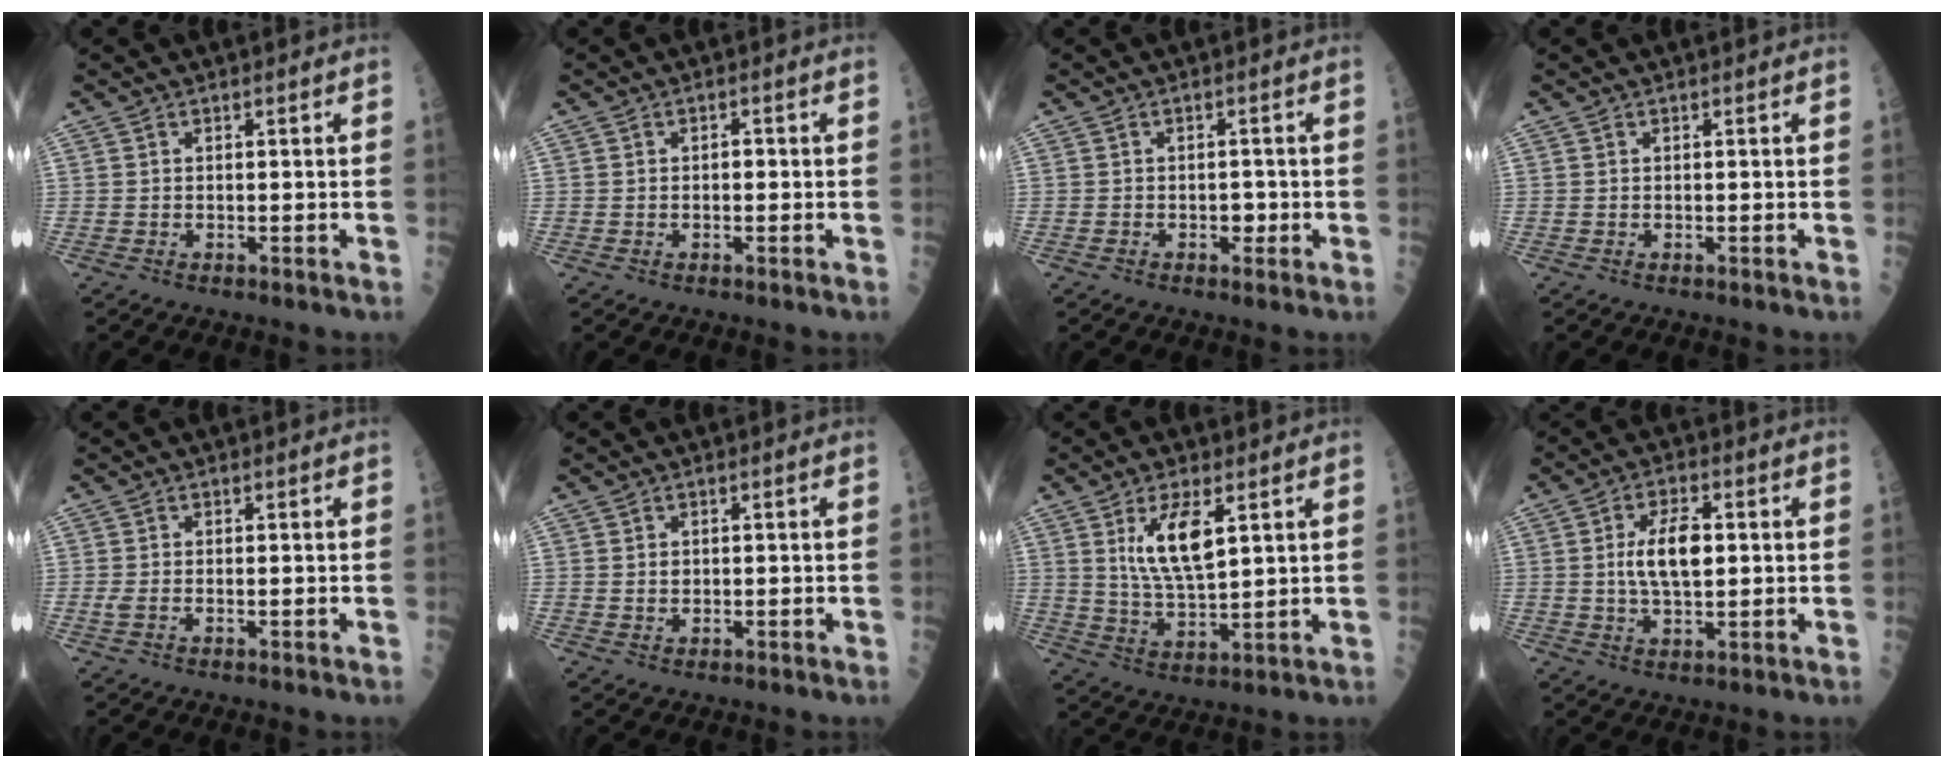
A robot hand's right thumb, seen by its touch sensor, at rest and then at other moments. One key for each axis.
{"total": 1.2, "fx": -0.1, "fy": 0.7, "fz": 1.0, "tx": -0.007, "ty": 0.005, "tz": -0.003}
{"total": 1.9, "fx": -0.5, "fy": 1.3, "fz": 1.3, "tx": -0.005, "ty": 0.005, "tz": -0.008}
{"total": 0.0}
{"total": 1.1, "fx": -0.1, "fy": 0.5, "fz": 1.0, "tx": -0.032, "ty": -0.003, "tz": -0.003}
{"total": 1.3, "fx": 0.3, "fy": 1.0, "fz": 0.7, "tx": -0.003, "ty": 0.000, "tz": 0.008}
{"total": 9.8, "fx": 3.6, "fy": 3.4, "fz": 8.5, "tx": -0.151, "ty": -0.026, "tz": 0.078}
{"total": 8.7, "fx": 0.9, "fy": 4.1, "fz": 7.7, "tx": -0.132, "ty": 0.001, "tz": 0.016}